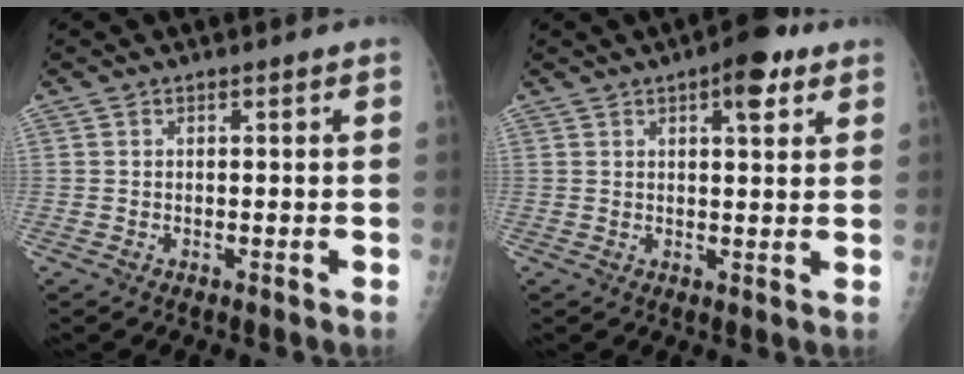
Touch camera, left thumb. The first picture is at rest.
{"total": 6.8, "force": [3.6, 2.5, 5.2], "torque": [-0.055, -0.011, 0.043]}